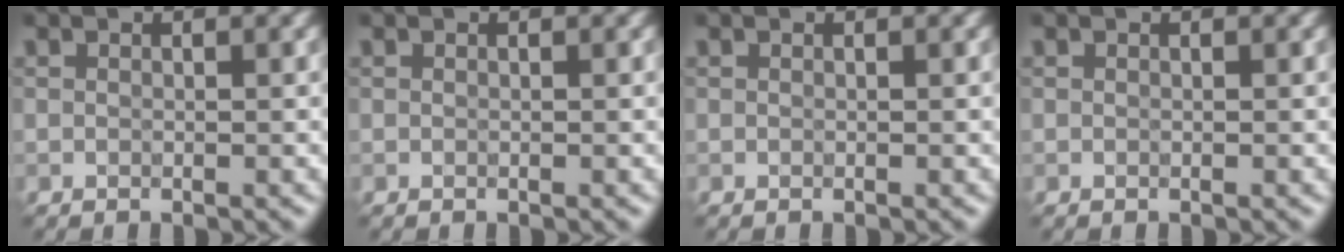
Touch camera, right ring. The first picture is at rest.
{"total": 0.0}
{"total": 0.0}
{"total": 0.0}